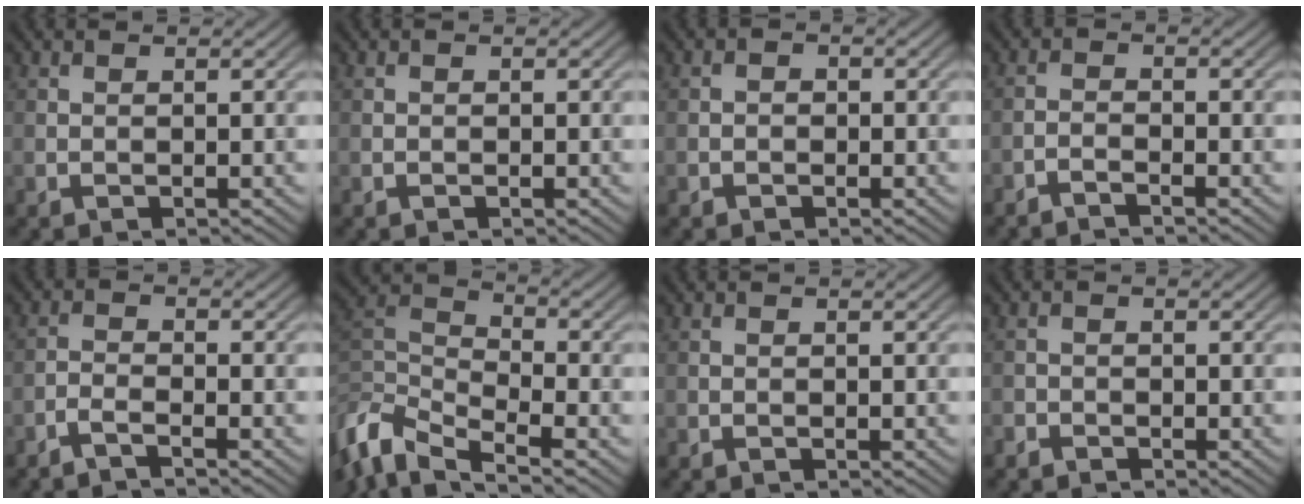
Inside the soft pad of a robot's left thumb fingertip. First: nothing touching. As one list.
[{"total": 0.0}, {"total": 1.2, "force": [-0.4, 1.1, 0.3], "torque": [0.001, -0.001, -0.010]}, {"total": 1.6, "force": [-1.5, 0.1, 0.6], "torque": [-0.011, 0.000, -0.036]}, {"total": 2.3, "force": [-2.0, 0.2, 1.0], "torque": [-0.023, -0.002, -0.049]}, {"total": 9.5, "force": [-5.5, 3.9, 6.7], "torque": [-0.153, -0.016, -0.123]}, {"total": 0.0}, {"total": 1.4, "force": [-1.1, 0.8, 0.1], "torque": [0.001, -0.001, -0.025]}]